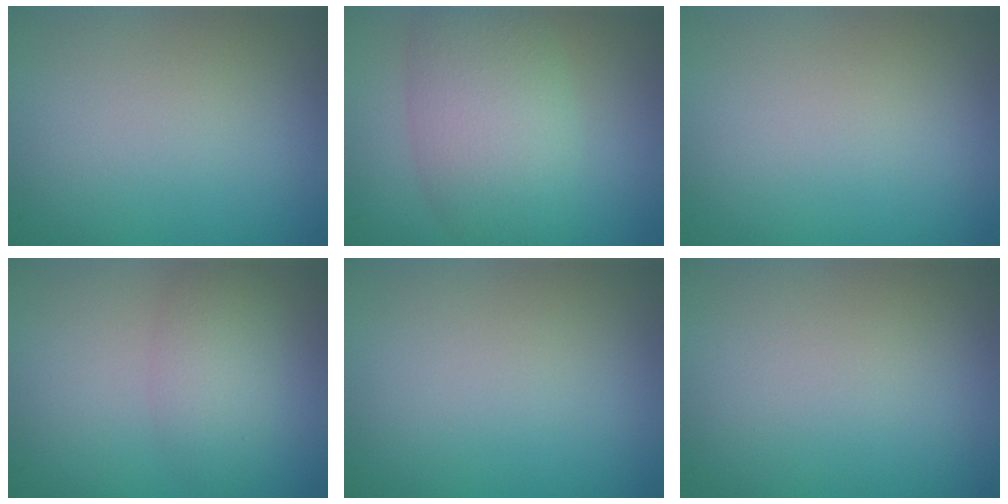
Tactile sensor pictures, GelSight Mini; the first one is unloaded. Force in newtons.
{"total": 7.0, "press": 7.0, "slide": 0.2}
{"total": 0.0}
{"total": 2.8, "press": 2.8, "slide": 0.1}
{"total": 0.0}
{"total": 0.0}